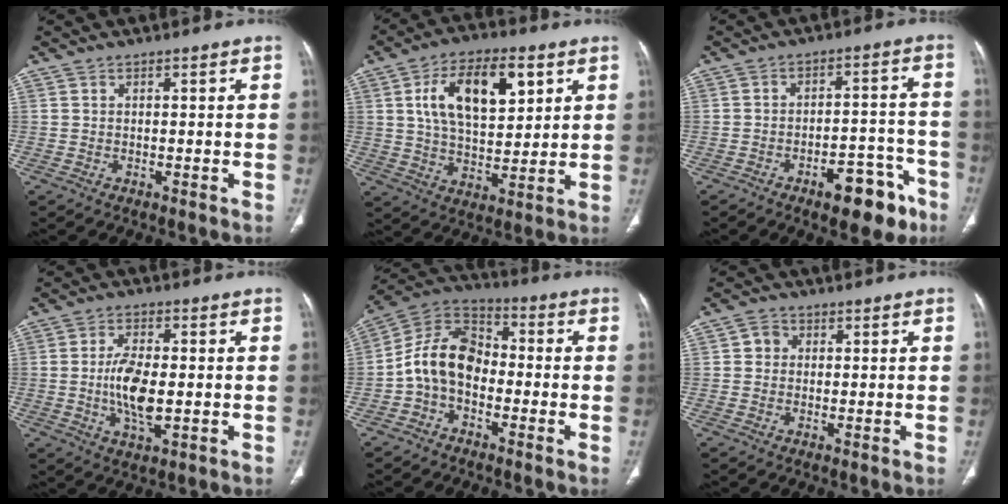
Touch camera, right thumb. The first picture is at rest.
{"total": 15.3, "force": [5.3, 8.2, 11.8], "torque": [-0.172, -0.011, 0.096]}
{"total": 11.0, "force": [-6.6, 4.8, 7.4], "torque": [-0.072, 0.051, -0.088]}
{"total": 8.9, "force": [-0.7, 4.0, 7.9], "torque": [-0.152, -0.003, -0.012]}
{"total": 11.5, "force": [-2.5, 8.2, 7.7], "torque": [-0.127, 0.046, -0.061]}
{"total": 2.8, "force": [0.4, 2.5, 1.0], "torque": [-0.003, 0.006, 0.004]}